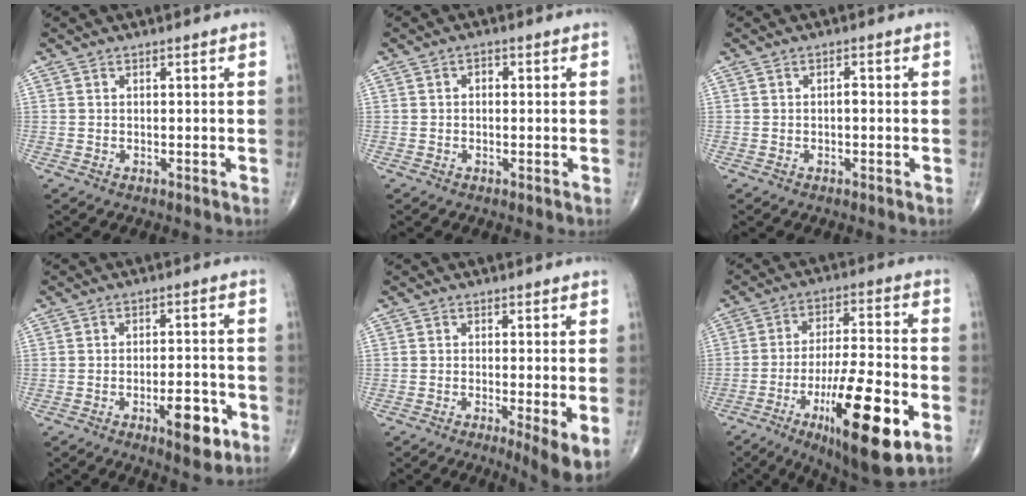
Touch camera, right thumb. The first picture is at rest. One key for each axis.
{"total": 1.4, "fx": 0.1, "fy": 1.0, "fz": 1.0, "tx": -0.008, "ty": 0.006, "tz": -0.002}
{"total": 1.0, "fx": -0.2, "fy": 0.5, "fz": 0.8, "tx": -0.012, "ty": 0.003, "tz": -0.006}
{"total": 8.0, "fx": -3.7, "fy": 2.9, "fz": 6.4, "tx": -0.082, "ty": 0.016, "tz": -0.050}
{"total": 6.5, "fx": -1.9, "fy": 1.0, "fz": 6.1, "tx": -0.099, "ty": -0.018, "tz": -0.033}
{"total": 20.9, "fx": -8.3, "fy": 5.5, "fz": 18.3, "tx": -0.297, "ty": 0.020, "tz": -0.128}